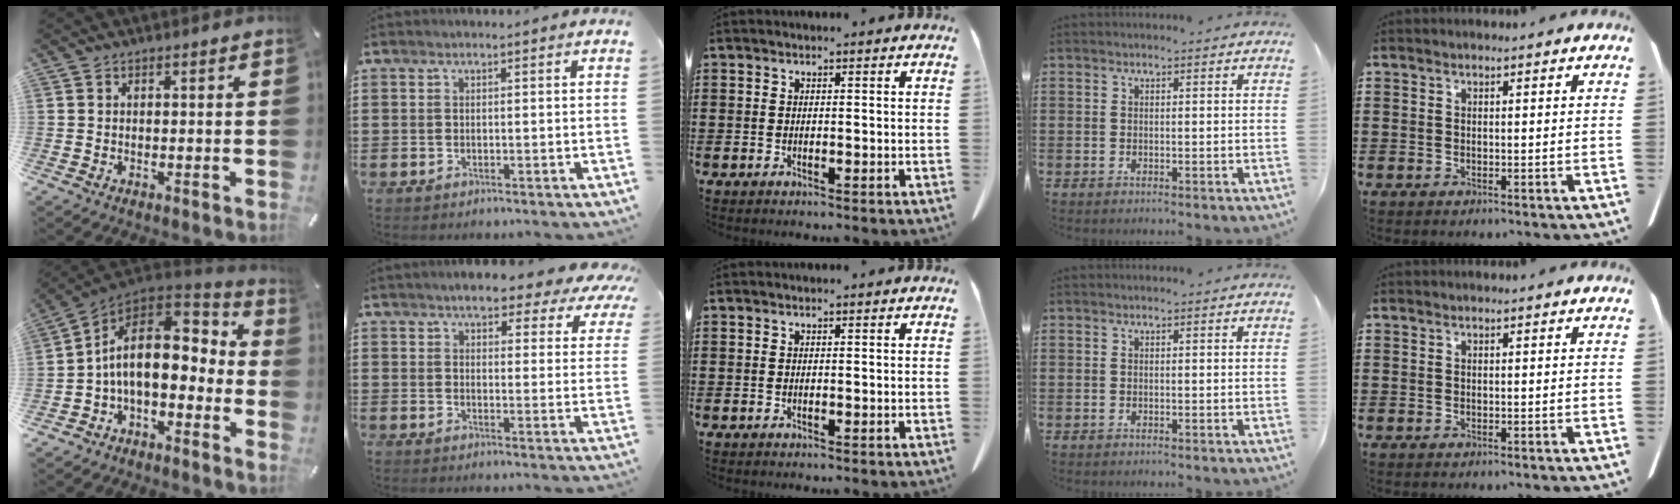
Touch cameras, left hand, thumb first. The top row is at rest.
{"thumb": {"total": 15.7, "force": [1.0, 9.4, 12.5], "torque": [-0.226, -0.006, 0.018]}, "index": {"total": 5.7, "force": [5.1, 1.2, 2.3], "torque": [-0.058, -0.021, 0.088]}}